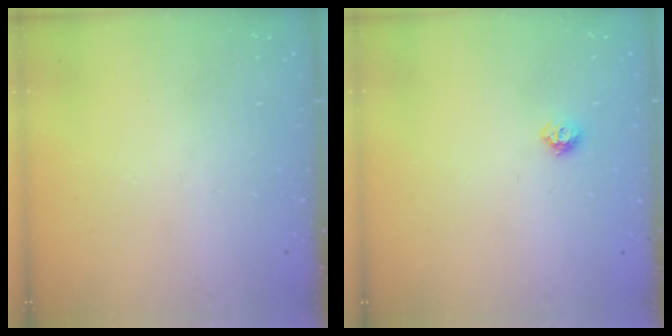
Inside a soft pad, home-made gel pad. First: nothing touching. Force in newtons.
{"total": 6.1, "press": 6.0, "slide": 0.9}